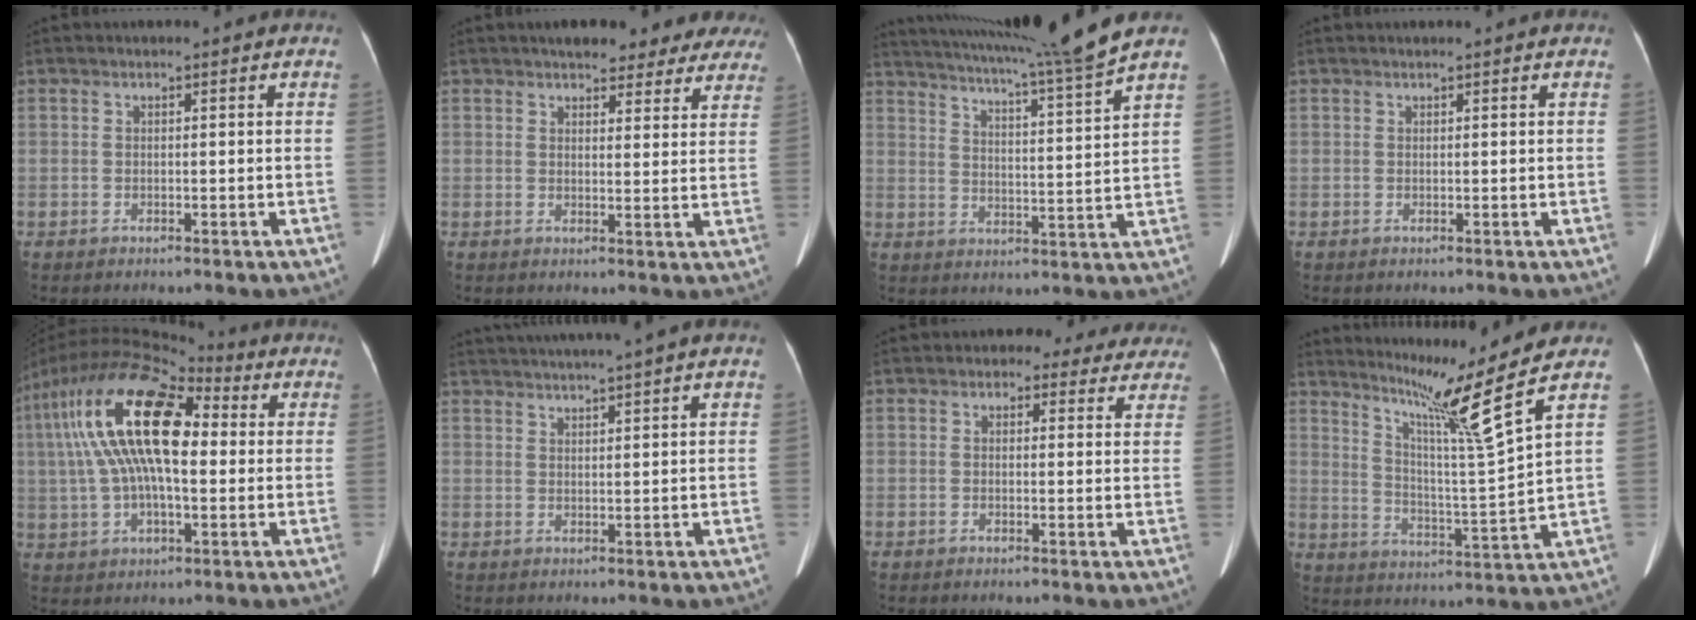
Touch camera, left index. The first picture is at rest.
{"total": 12.6, "force": [10.9, 4.4, 4.5], "torque": [-0.017, 0.010, 0.111]}
{"total": 13.9, "force": [12.3, -3.3, 5.6], "torque": [-0.099, -0.048, 0.179]}
{"total": 0.0}
{"total": 20.0, "force": [3.8, 8.1, 17.9], "torque": [-0.378, 0.052, 0.059]}
{"total": 8.3, "force": [7.0, -1.1, 4.3], "torque": [-0.069, 0.026, 0.096]}
{"total": 6.9, "force": [5.6, 3.7, 1.7], "torque": [0.002, 0.014, 0.047]}
{"total": 10.6, "force": [8.0, -3.9, 5.6], "torque": [-0.101, -0.051, 0.139]}